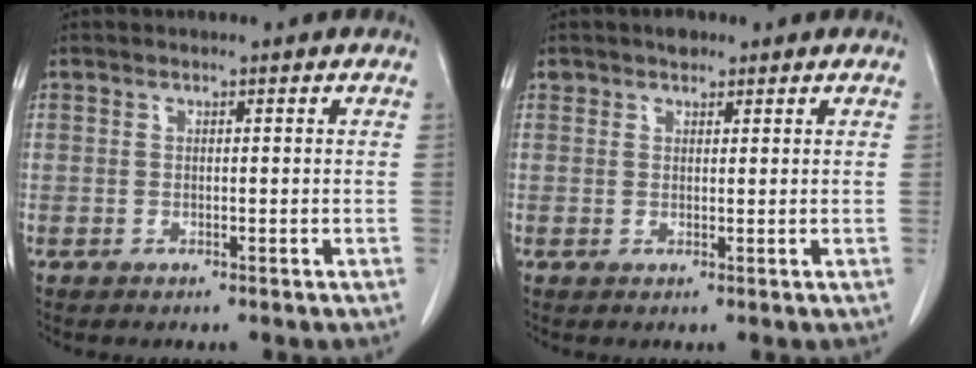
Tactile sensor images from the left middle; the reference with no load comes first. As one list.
[{"total": 1.8, "force": [1.3, 1.0, 0.5], "torque": [-0.011, 0.006, 0.019]}]